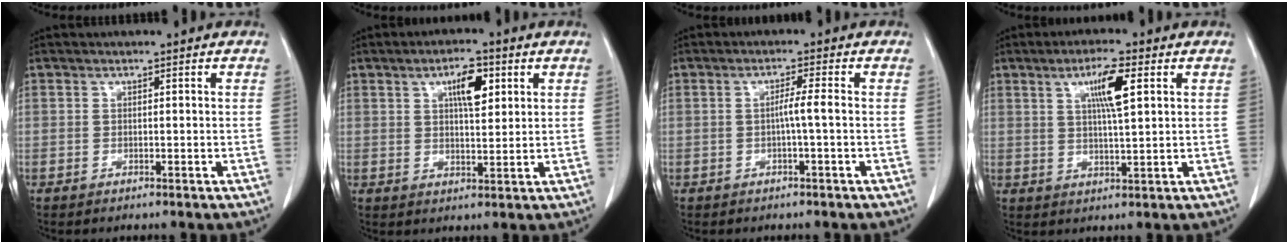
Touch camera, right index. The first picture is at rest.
{"total": 5.9, "force": [2.4, 1.9, 5.0], "torque": [-0.085, 0.004, 0.040]}
{"total": 2.4, "force": [-0.4, -0.5, 2.3], "torque": [-0.039, 0.001, -0.009]}
{"total": 6.6, "force": [2.5, 0.5, 6.1], "torque": [-0.109, 0.001, 0.042]}